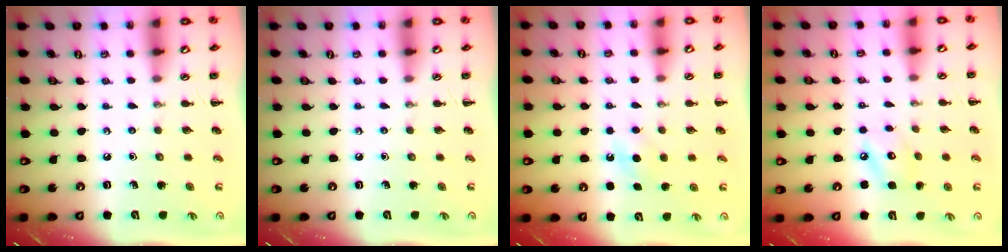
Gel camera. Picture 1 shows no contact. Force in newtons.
{"total": 0.0}
{"total": 4.9, "press": 4.8, "slide": 1.2}
{"total": 6.4, "press": 6.4, "slide": 0.4}